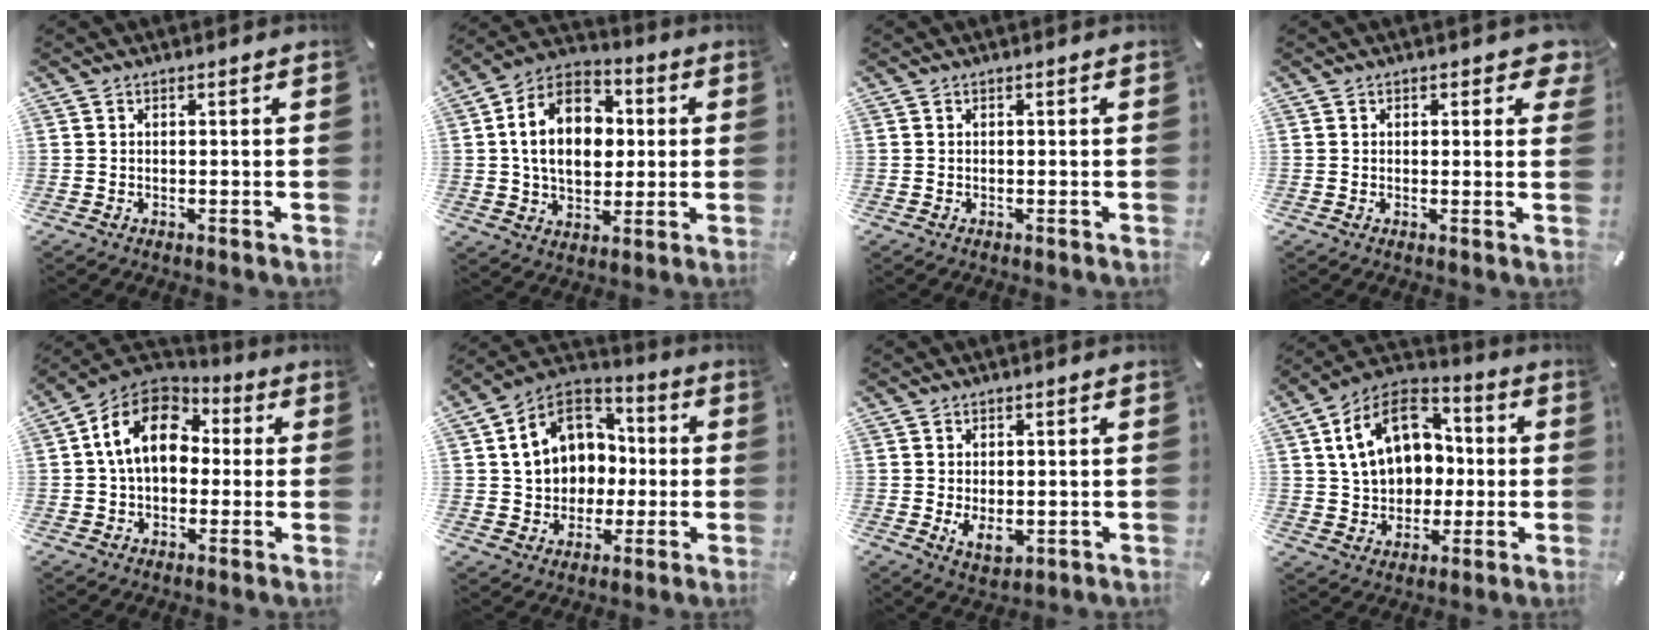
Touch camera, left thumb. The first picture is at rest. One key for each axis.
{"total": 15.6, "fx": 2.1, "fy": 11.7, "fz": 10.0, "tx": -0.186, "ty": 0.005, "tz": 0.036}
{"total": 0.0}
{"total": 2.5, "fx": 1.4, "fy": 1.5, "fz": 1.5, "tx": -0.009, "ty": -0.003, "tz": 0.019}
{"total": 14.0, "fx": 1.8, "fy": 10.4, "fz": 9.2, "tx": -0.184, "ty": 0.013, "tz": 0.026}
{"total": 13.5, "fx": 0.9, "fy": 12.3, "fz": 5.7, "tx": -0.122, "ty": 0.006, "tz": 0.025}
{"total": 4.3, "fx": -0.5, "fy": 2.8, "fz": 3.2, "tx": -0.060, "ty": -0.009, "tz": -0.013}
{"total": 17.0, "fx": 2.9, "fy": 13.7, "fz": 9.7, "tx": -0.177, "ty": 0.006, "tz": 0.059}